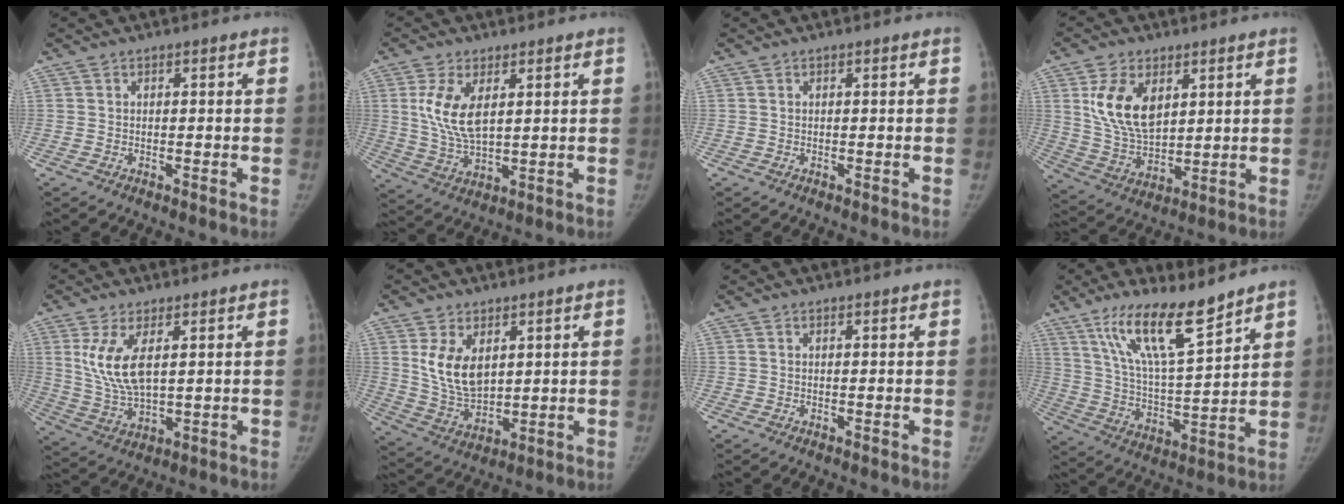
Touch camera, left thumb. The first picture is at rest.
{"total": 9.5, "force": [2.9, 4.7, 7.7], "torque": [-0.150, -0.015, 0.064]}
{"total": 0.0}
{"total": 12.7, "force": [4.6, 7.5, 9.2], "torque": [-0.154, -0.021, 0.101]}
{"total": 9.7, "force": [3.1, 4.2, 8.2], "torque": [-0.165, -0.017, 0.072]}
{"total": 10.1, "force": [3.5, 6.1, 7.2], "torque": [-0.114, -0.023, 0.082]}
{"total": 0.6, "force": [0.4, 0.1, 0.4], "torque": [-0.008, -0.001, 0.007]}
{"total": 15.0, "force": [10.7, 2.9, 10.2], "torque": [-0.170, -0.065, 0.206]}